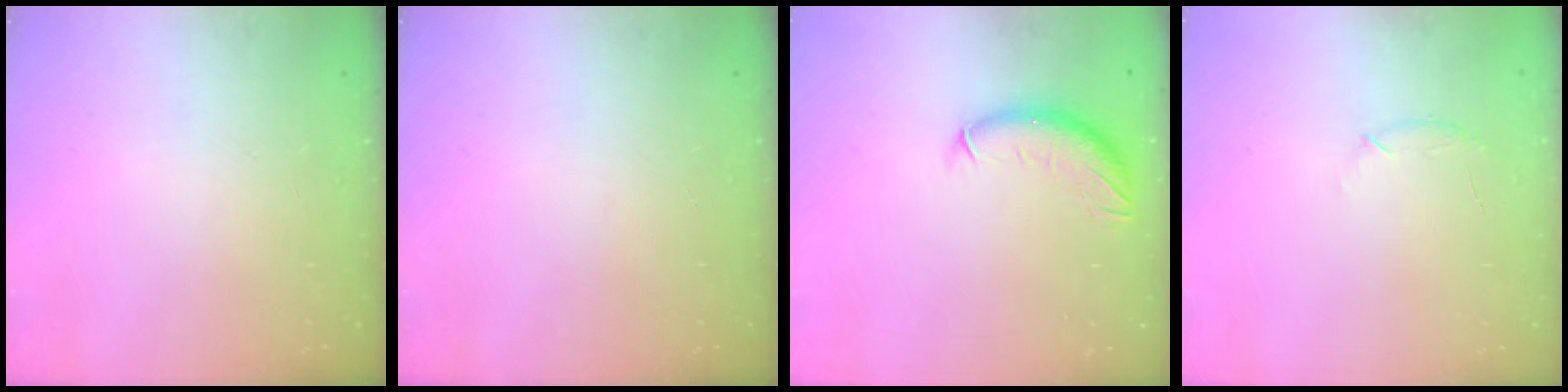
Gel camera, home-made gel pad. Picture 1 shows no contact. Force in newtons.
{"total": 0.0}
{"total": 10.2, "press": 10.0, "slide": 2.1}
{"total": 6.9, "press": 6.7, "slide": 1.8}